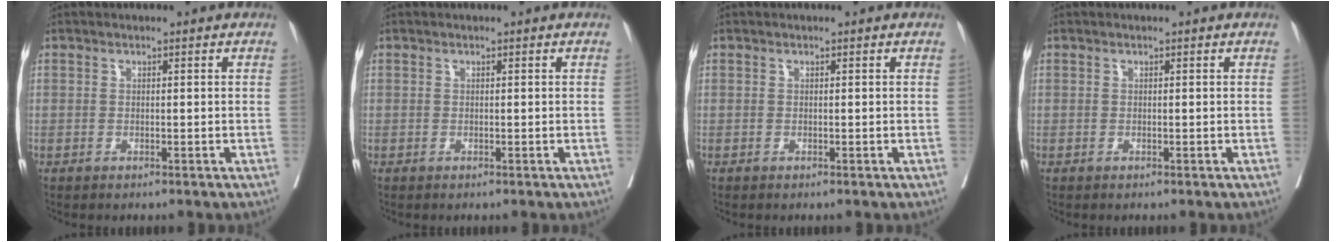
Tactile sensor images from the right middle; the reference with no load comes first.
{"total": 0.0}
{"total": 0.0}
{"total": 0.0}